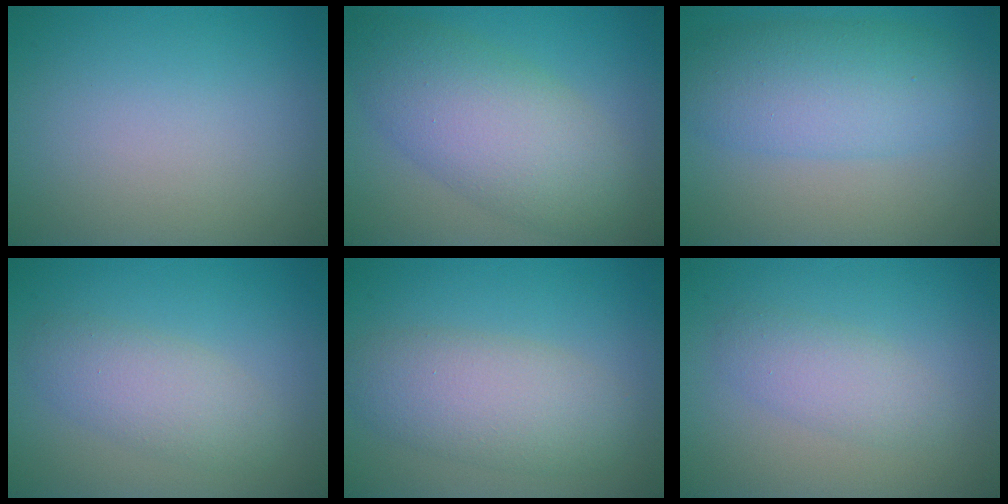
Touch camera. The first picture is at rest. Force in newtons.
{"total": 7.5, "press": 7.5, "slide": 0.1}
{"total": 6.3, "press": 6.3, "slide": 0.0}
{"total": 3.4, "press": 3.4, "slide": 0.2}
{"total": 5.2, "press": 5.2, "slide": 0.1}
{"total": 2.4, "press": 2.4, "slide": 0.1}